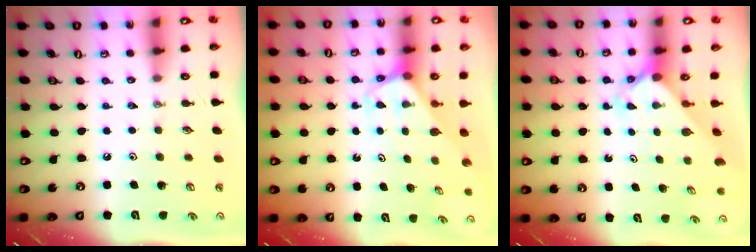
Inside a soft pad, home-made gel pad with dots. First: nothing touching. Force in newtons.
{"total": 2.7, "press": 2.7, "slide": 0.2}
{"total": 2.4, "press": 2.4, "slide": 0.2}